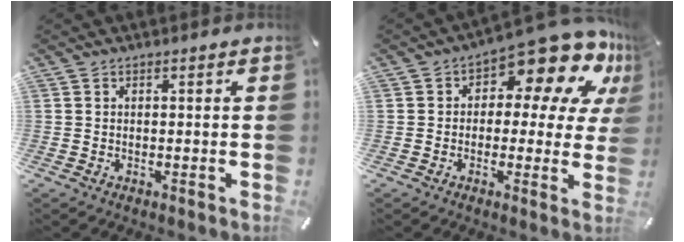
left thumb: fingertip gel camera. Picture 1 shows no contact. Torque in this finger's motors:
{"motor_torque": [0.83, 0.62, 0.84, 0.28, 0.00]}